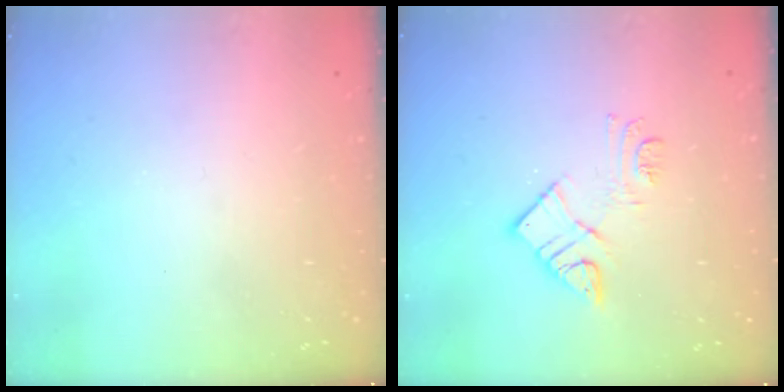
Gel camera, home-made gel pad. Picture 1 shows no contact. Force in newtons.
{"total": 10.5, "press": 10.5, "slide": 0.7}